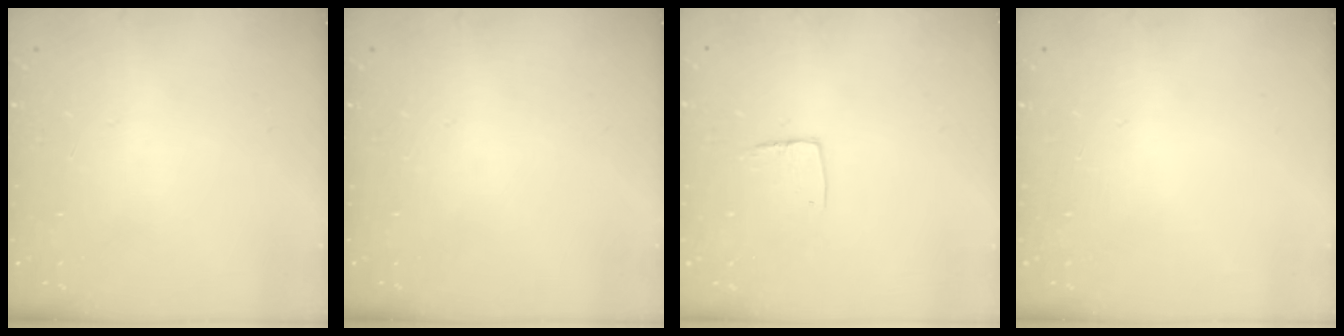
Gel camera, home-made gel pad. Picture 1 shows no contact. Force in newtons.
{"total": 0.0}
{"total": 5.9, "press": 5.9, "slide": 0.4}
{"total": 0.0}